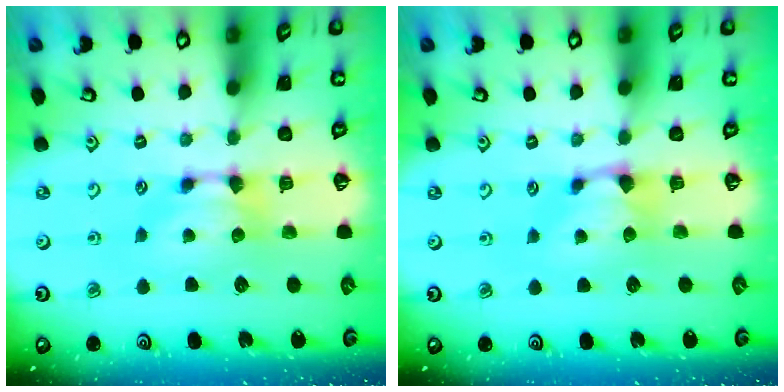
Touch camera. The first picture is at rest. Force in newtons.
{"total": 0.8, "press": 0.2, "slide": 0.8}